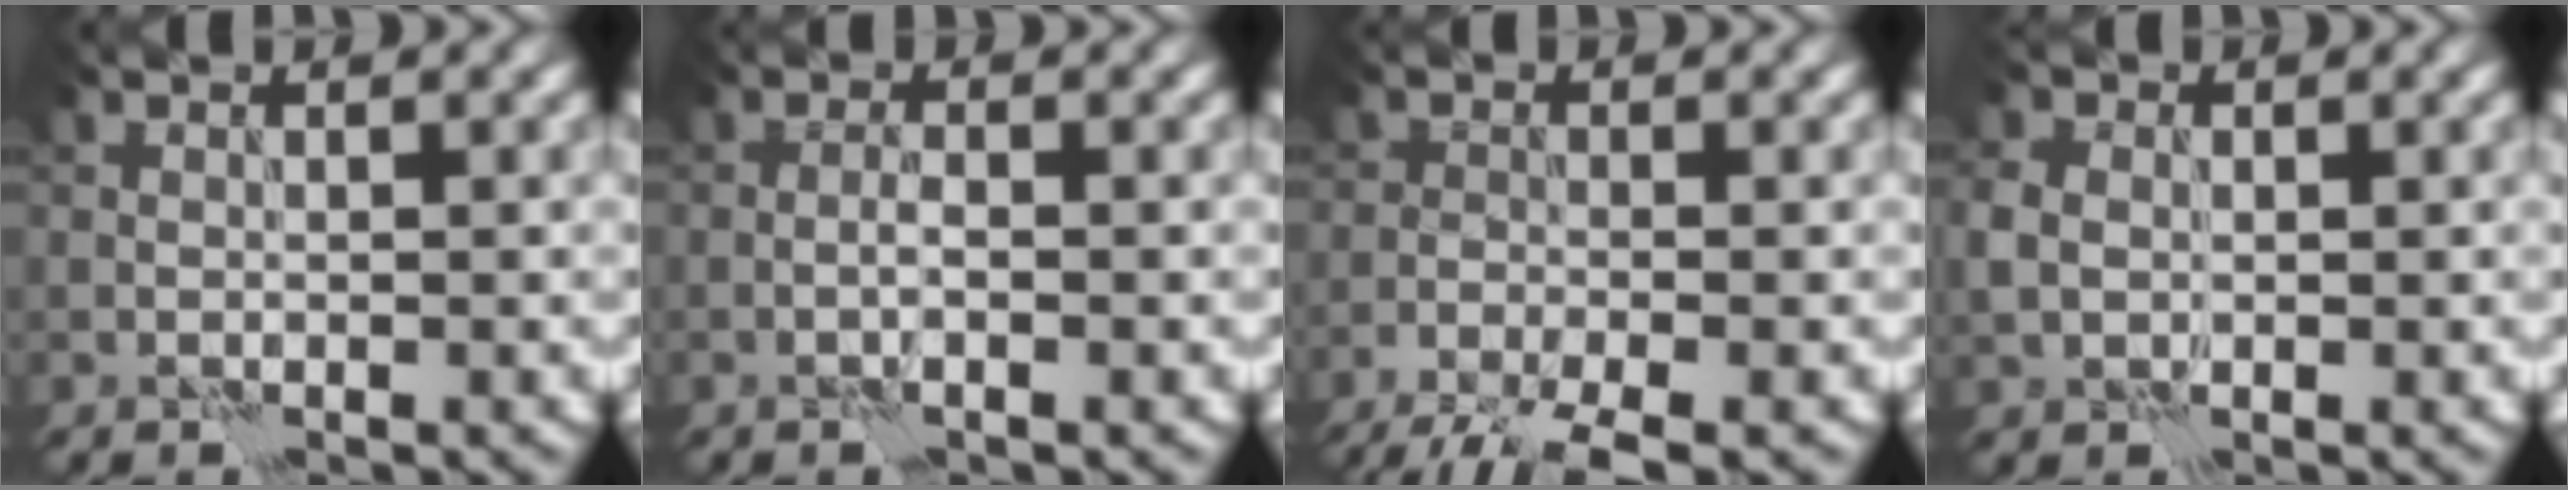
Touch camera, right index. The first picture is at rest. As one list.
[{"total": 1.3, "force": [-0.5, 0.2, 1.2], "torque": [-0.024, 0.004, -0.012]}, {"total": 6.3, "force": [-4.9, 1.3, 3.7], "torque": [-0.070, -0.027, -0.088]}, {"total": 2.3, "force": [0.2, 1.9, 1.3], "torque": [-0.032, 0.005, -0.001]}]